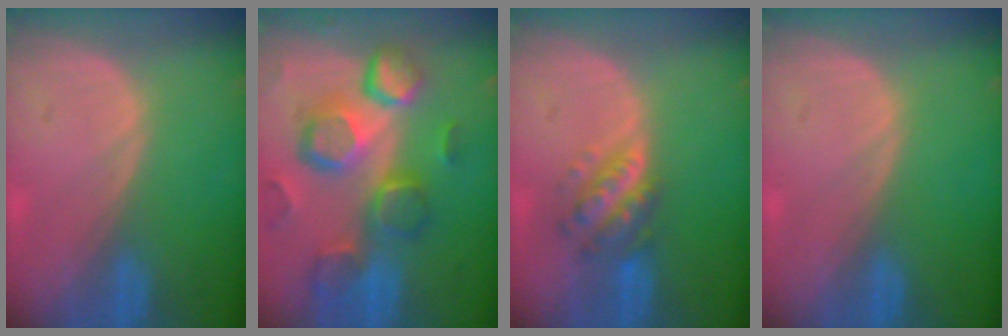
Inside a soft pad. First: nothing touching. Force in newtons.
{"total": 12.5, "press": 10.9, "slide": 6.1}
{"total": 5.8, "press": 5.3, "slide": 2.5}
{"total": 0.0}